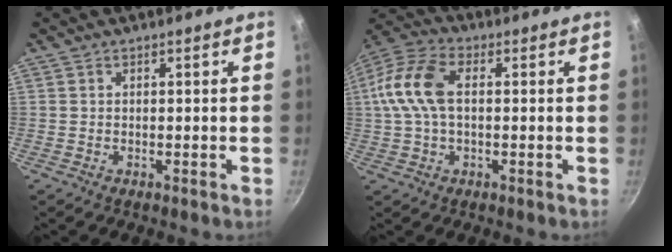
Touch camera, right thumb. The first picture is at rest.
{"total": 12.2, "force": [1.3, 7.1, 9.9], "torque": [-0.203, 0.027, 0.009]}